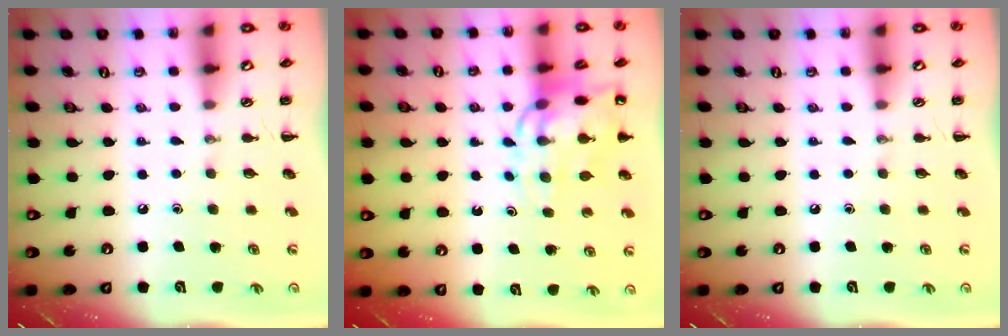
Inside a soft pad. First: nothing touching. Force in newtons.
{"total": 11.4, "press": 11.0, "slide": 3.1}
{"total": 0.0}